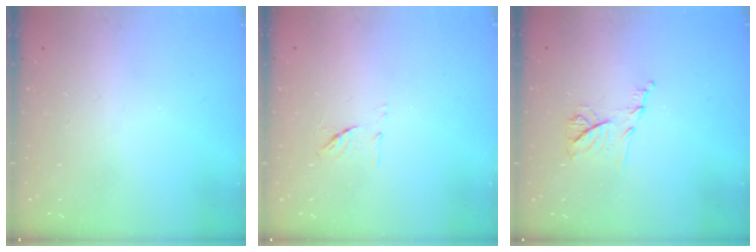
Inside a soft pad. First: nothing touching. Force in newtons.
{"total": 6.8, "press": 6.6, "slide": 1.2}
{"total": 8.8, "press": 8.7, "slide": 1.0}